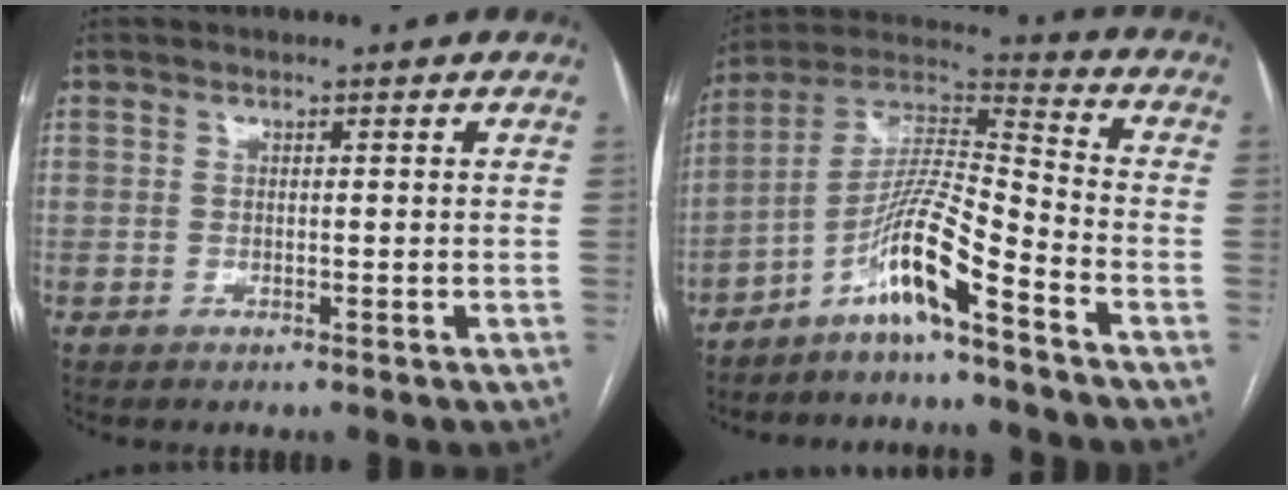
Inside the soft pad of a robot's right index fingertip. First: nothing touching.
{"total": 11.1, "force": [-7.1, 0.2, 8.5], "torque": [-0.170, 0.012, -0.137]}